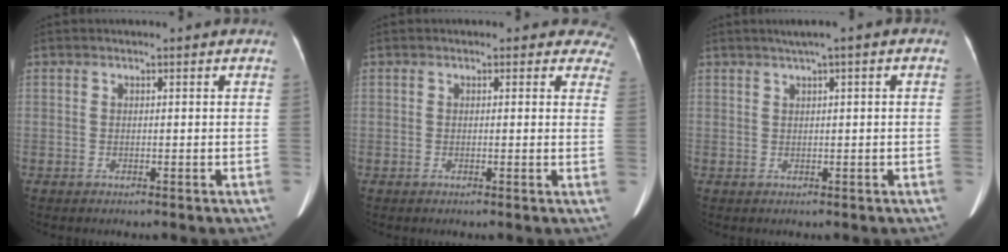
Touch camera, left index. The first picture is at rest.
{"total": 4.2, "force": [3.4, 2.4, 0.0], "torque": [0.037, -0.014, -0.001]}
{"total": 2.4, "force": [1.0, 0.0, 2.2], "torque": [-0.037, 0.014, 0.017]}